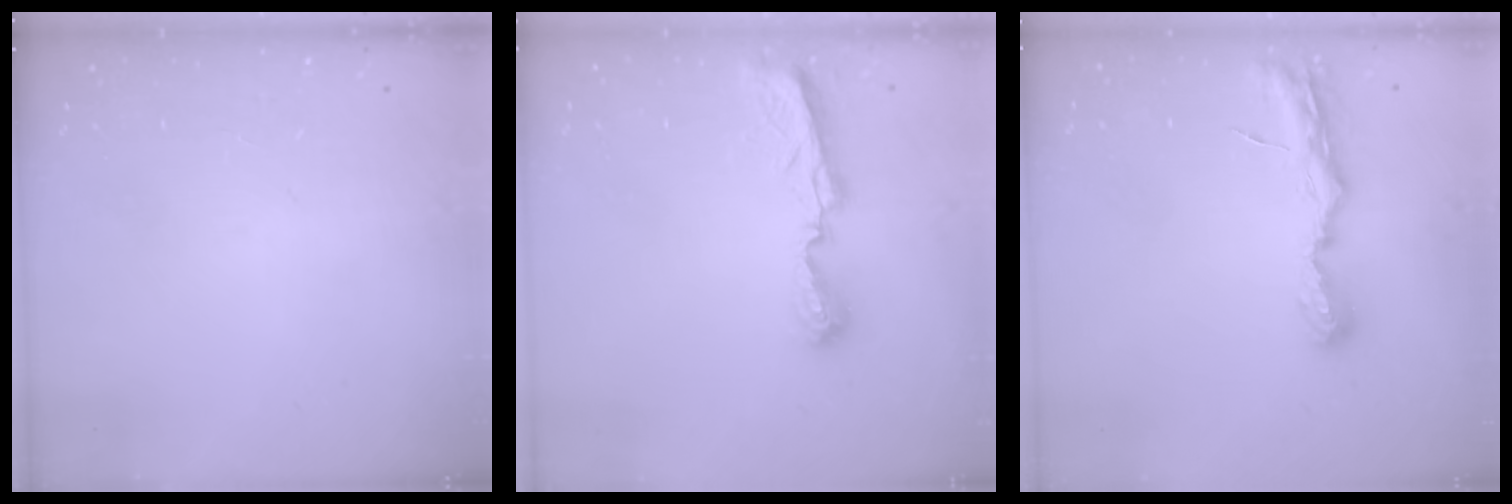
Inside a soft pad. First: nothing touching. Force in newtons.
{"total": 8.0, "press": 8.0, "slide": 0.4}
{"total": 7.5, "press": 7.5, "slide": 0.4}